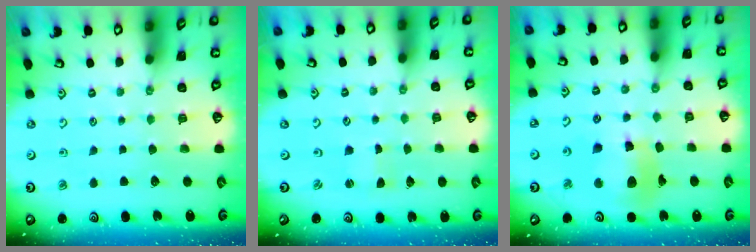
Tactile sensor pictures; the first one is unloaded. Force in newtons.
{"total": 0.0}
{"total": 14.4, "press": 14.2, "slide": 2.0}